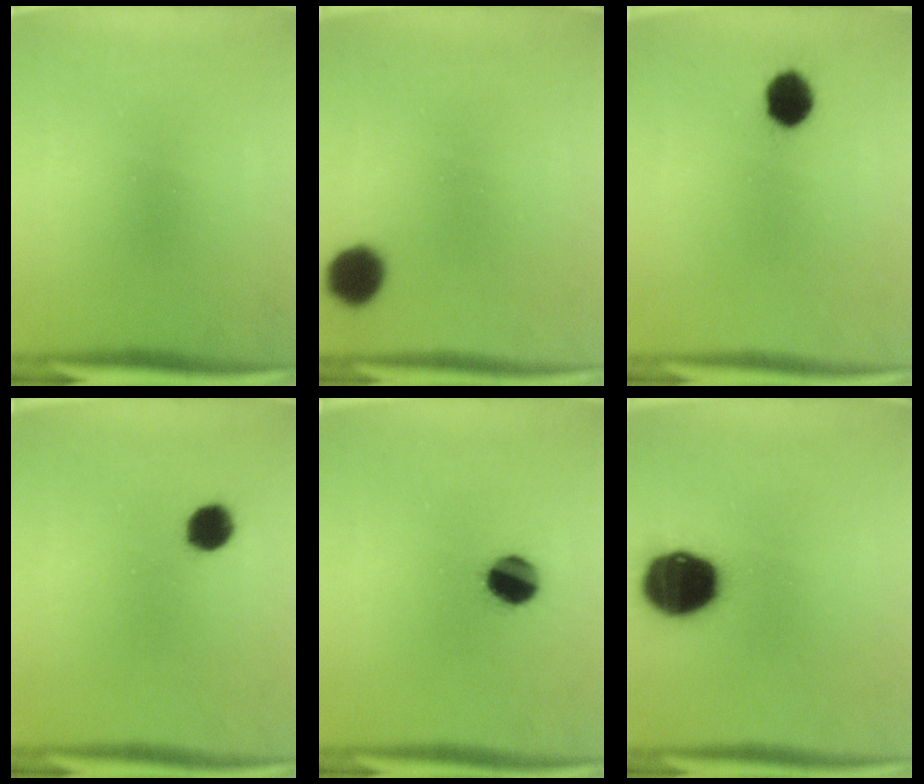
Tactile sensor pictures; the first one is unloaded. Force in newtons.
{"total": 6.7}
{"total": 5.7}
{"total": 5.3}
{"total": 8.3}
{"total": 17.4}